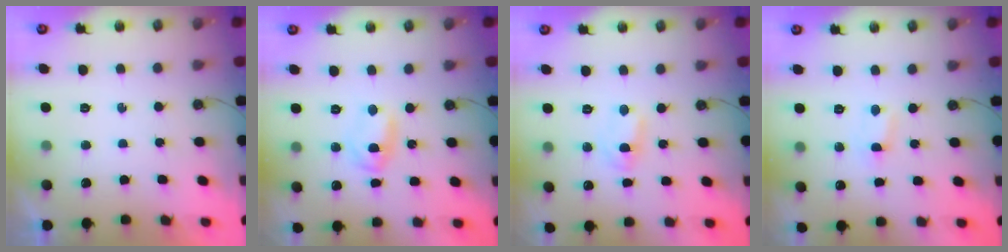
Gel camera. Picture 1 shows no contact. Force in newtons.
{"total": 5.4, "press": 5.4, "slide": 0.4}
{"total": 2.8, "press": 2.8, "slide": 0.3}
{"total": 0.6, "press": 0.6, "slide": 0.1}